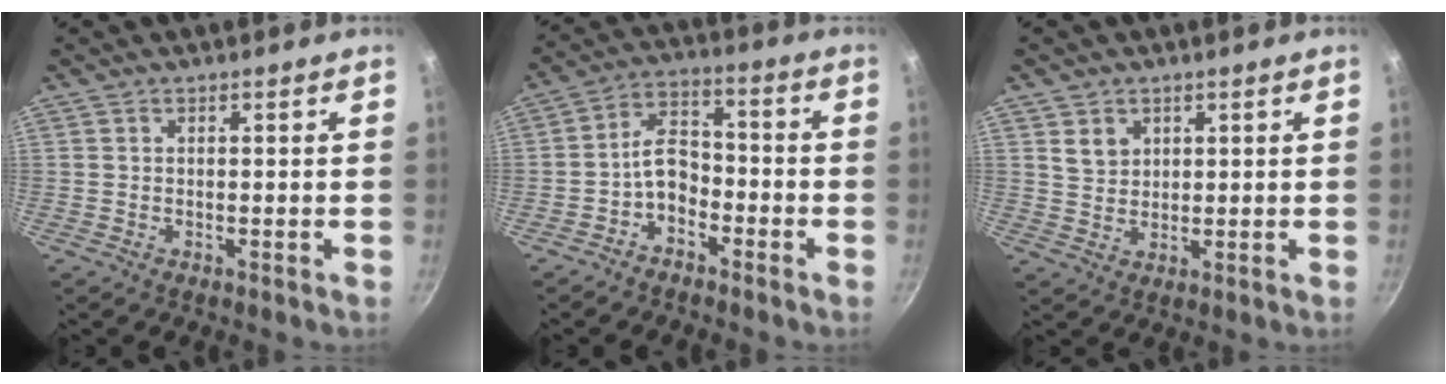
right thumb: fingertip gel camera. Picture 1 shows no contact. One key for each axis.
{"total": 7.0, "fx": -3.3, "fy": 4.4, "fz": 4.3, "tx": -0.059, "ty": 0.046, "tz": -0.067}
{"total": 3.7, "fx": 1.7, "fy": 2.9, "fz": 1.5, "tx": -0.013, "ty": -0.005, "tz": 0.038}